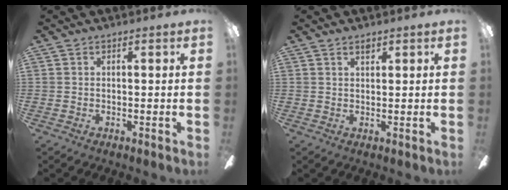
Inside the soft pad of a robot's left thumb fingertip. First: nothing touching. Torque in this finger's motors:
{"motor_torque": [0.21, -0.02, 0.30, -0.21, 0.02]}